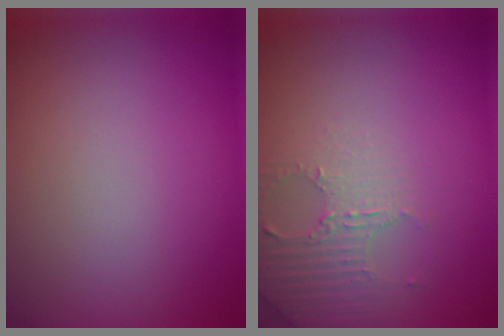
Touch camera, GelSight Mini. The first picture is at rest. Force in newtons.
{"total": 3.0, "press": 2.9, "slide": 0.7}